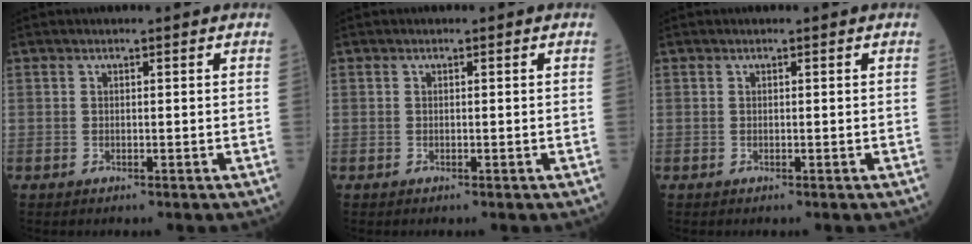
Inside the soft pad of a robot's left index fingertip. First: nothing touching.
{"total": 0.0}
{"total": 0.0}